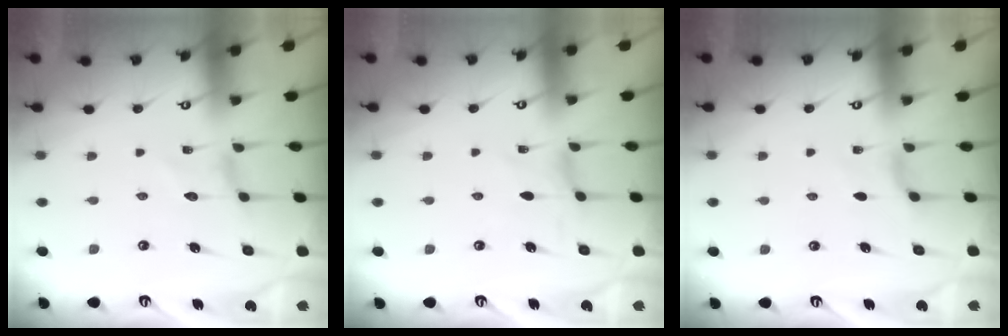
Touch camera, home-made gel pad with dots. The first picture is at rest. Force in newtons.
{"total": 0.0}
{"total": 2.1, "press": 2.0, "slide": 0.5}